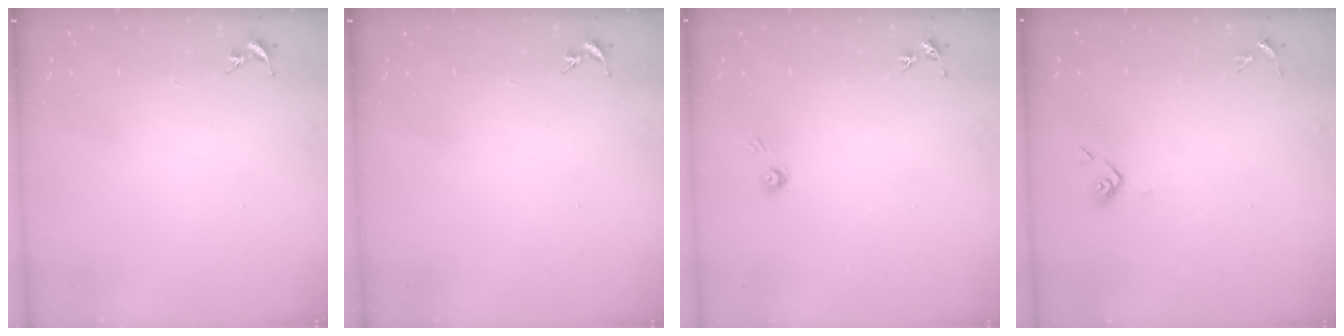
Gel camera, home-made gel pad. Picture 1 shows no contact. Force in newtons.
{"total": 0.0}
{"total": 4.0, "press": 4.0, "slide": 0.4}
{"total": 4.2, "press": 4.1, "slide": 1.1}